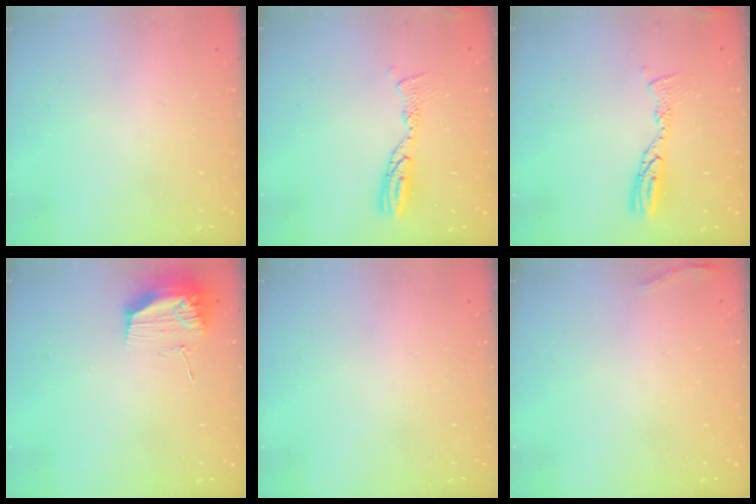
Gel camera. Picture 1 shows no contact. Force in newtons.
{"total": 9.7, "press": 9.7, "slide": 0.9}
{"total": 9.7, "press": 9.7, "slide": 0.9}
{"total": 11.7, "press": 11.6, "slide": 1.0}
{"total": 0.0}
{"total": 7.3, "press": 5.5, "slide": 4.8}